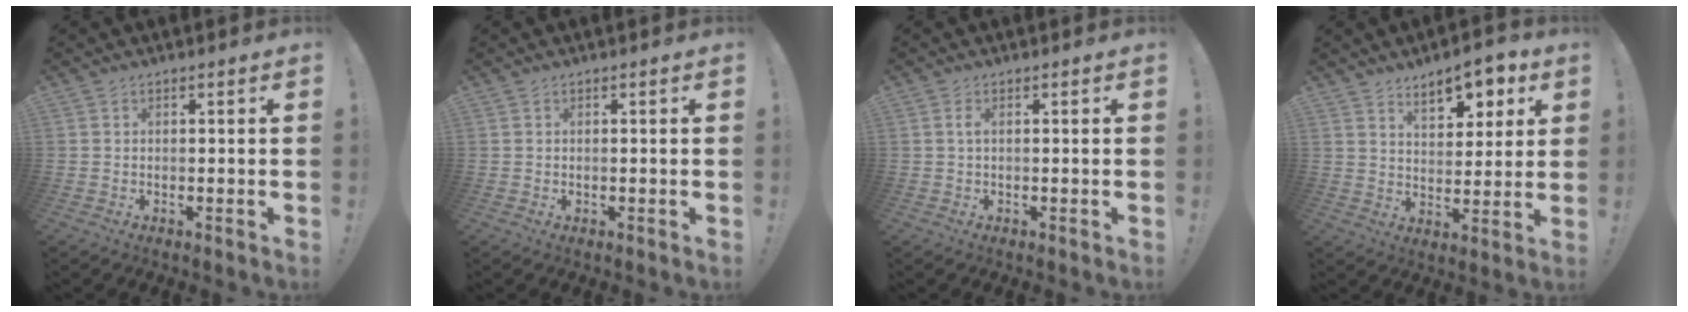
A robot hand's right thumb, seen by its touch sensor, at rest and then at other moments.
{"total": 0.0}
{"total": 1.2, "force": [0.0, 0.4, 1.2], "torque": [-0.024, 0.004, -0.001]}
{"total": 10.5, "force": [6.6, 5.2, 6.2], "torque": [-0.074, -0.038, 0.116]}